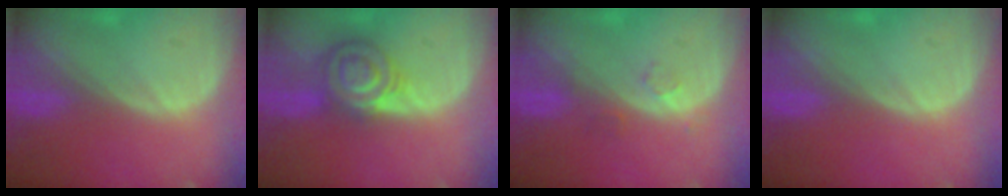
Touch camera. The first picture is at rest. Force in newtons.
{"total": 6.8, "press": 6.5, "slide": 2.2}
{"total": 1.7, "press": 1.7, "slide": 0.2}
{"total": 0.0}